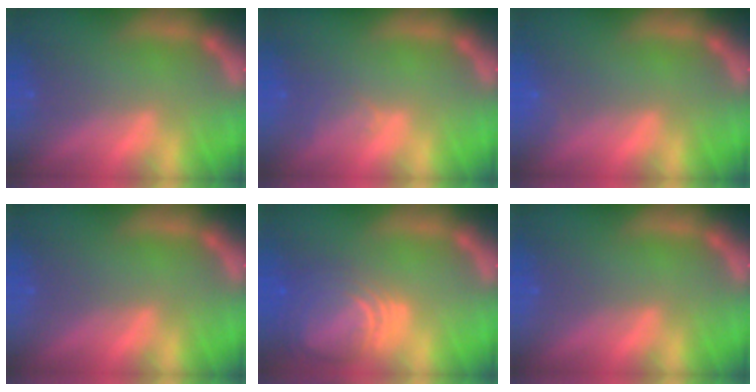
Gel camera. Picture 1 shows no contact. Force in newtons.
{"total": 1.5}
{"total": 0.9}
{"total": 0.0}
{"total": 9.0}
{"total": 0.0}